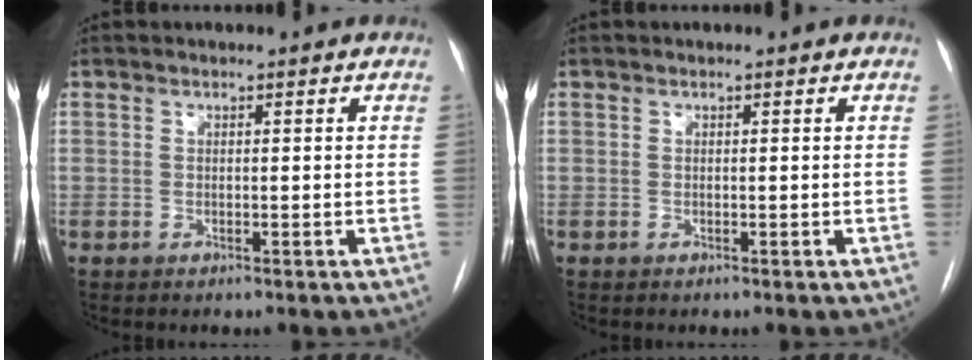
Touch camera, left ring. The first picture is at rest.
{"total": 0.0}